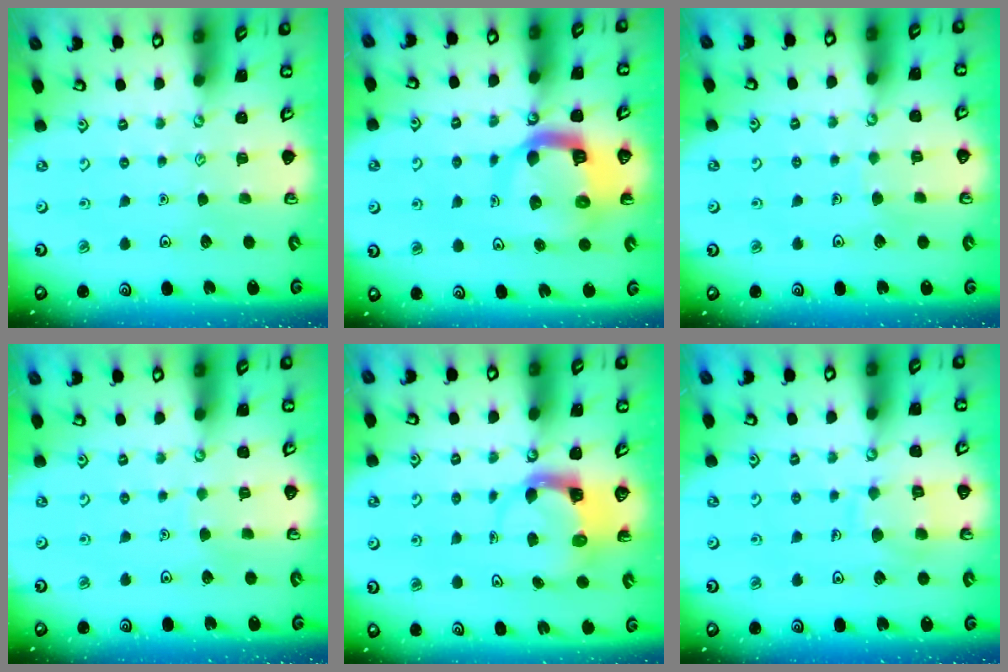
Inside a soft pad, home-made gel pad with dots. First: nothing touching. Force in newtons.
{"total": 10.6, "press": 10.5, "slide": 1.3}
{"total": 1.8, "press": 1.8, "slide": 0.0}
{"total": 2.7, "press": 2.7, "slide": 0.2}
{"total": 3.6, "press": 3.6, "slide": 0.5}
{"total": 9.2, "press": 9.2, "slide": 0.7}